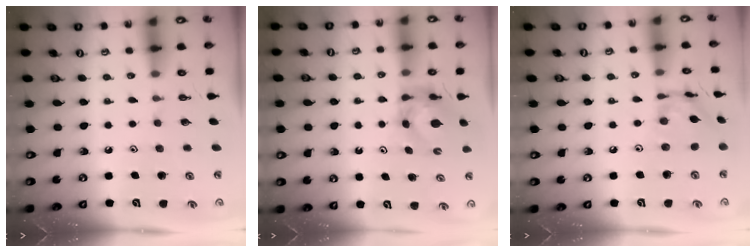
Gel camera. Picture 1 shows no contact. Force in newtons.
{"total": 5.6, "press": 5.6, "slide": 0.1}
{"total": 10.5, "press": 10.4, "slide": 0.8}